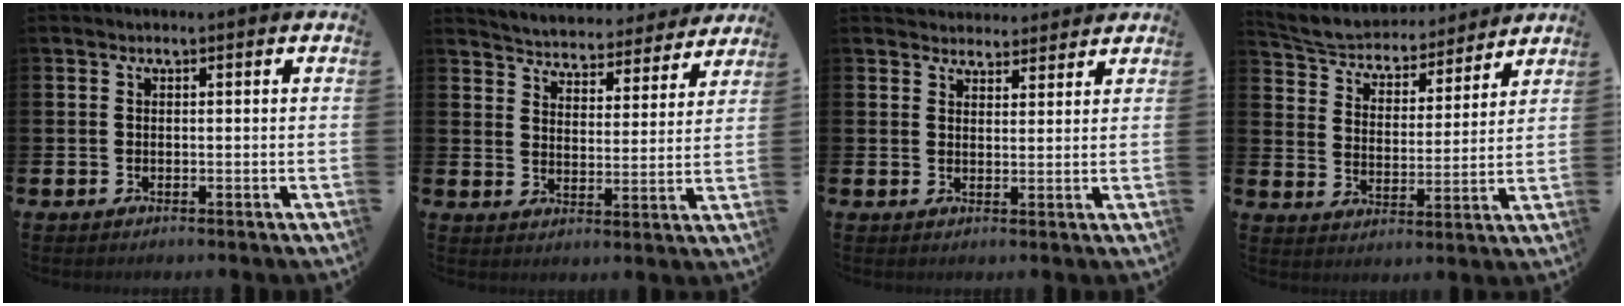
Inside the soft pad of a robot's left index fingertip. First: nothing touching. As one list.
[{"total": 4.8, "force": [4.8, 0.8, 0.1], "torque": [-0.023, -0.044, 0.079]}, {"total": 3.4, "force": [3.2, 1.0, -0.4], "torque": [0.007, -0.017, 0.057]}, {"total": 5.6, "force": [5.4, 1.3, 0.7], "torque": [-0.049, -0.043, 0.090]}]